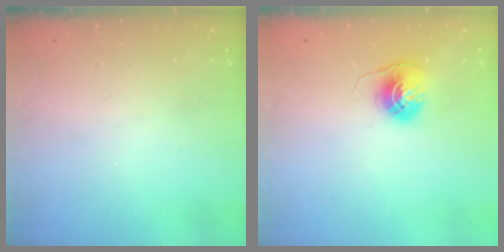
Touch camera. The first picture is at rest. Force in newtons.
{"total": 6.0, "press": 6.0, "slide": 0.5}